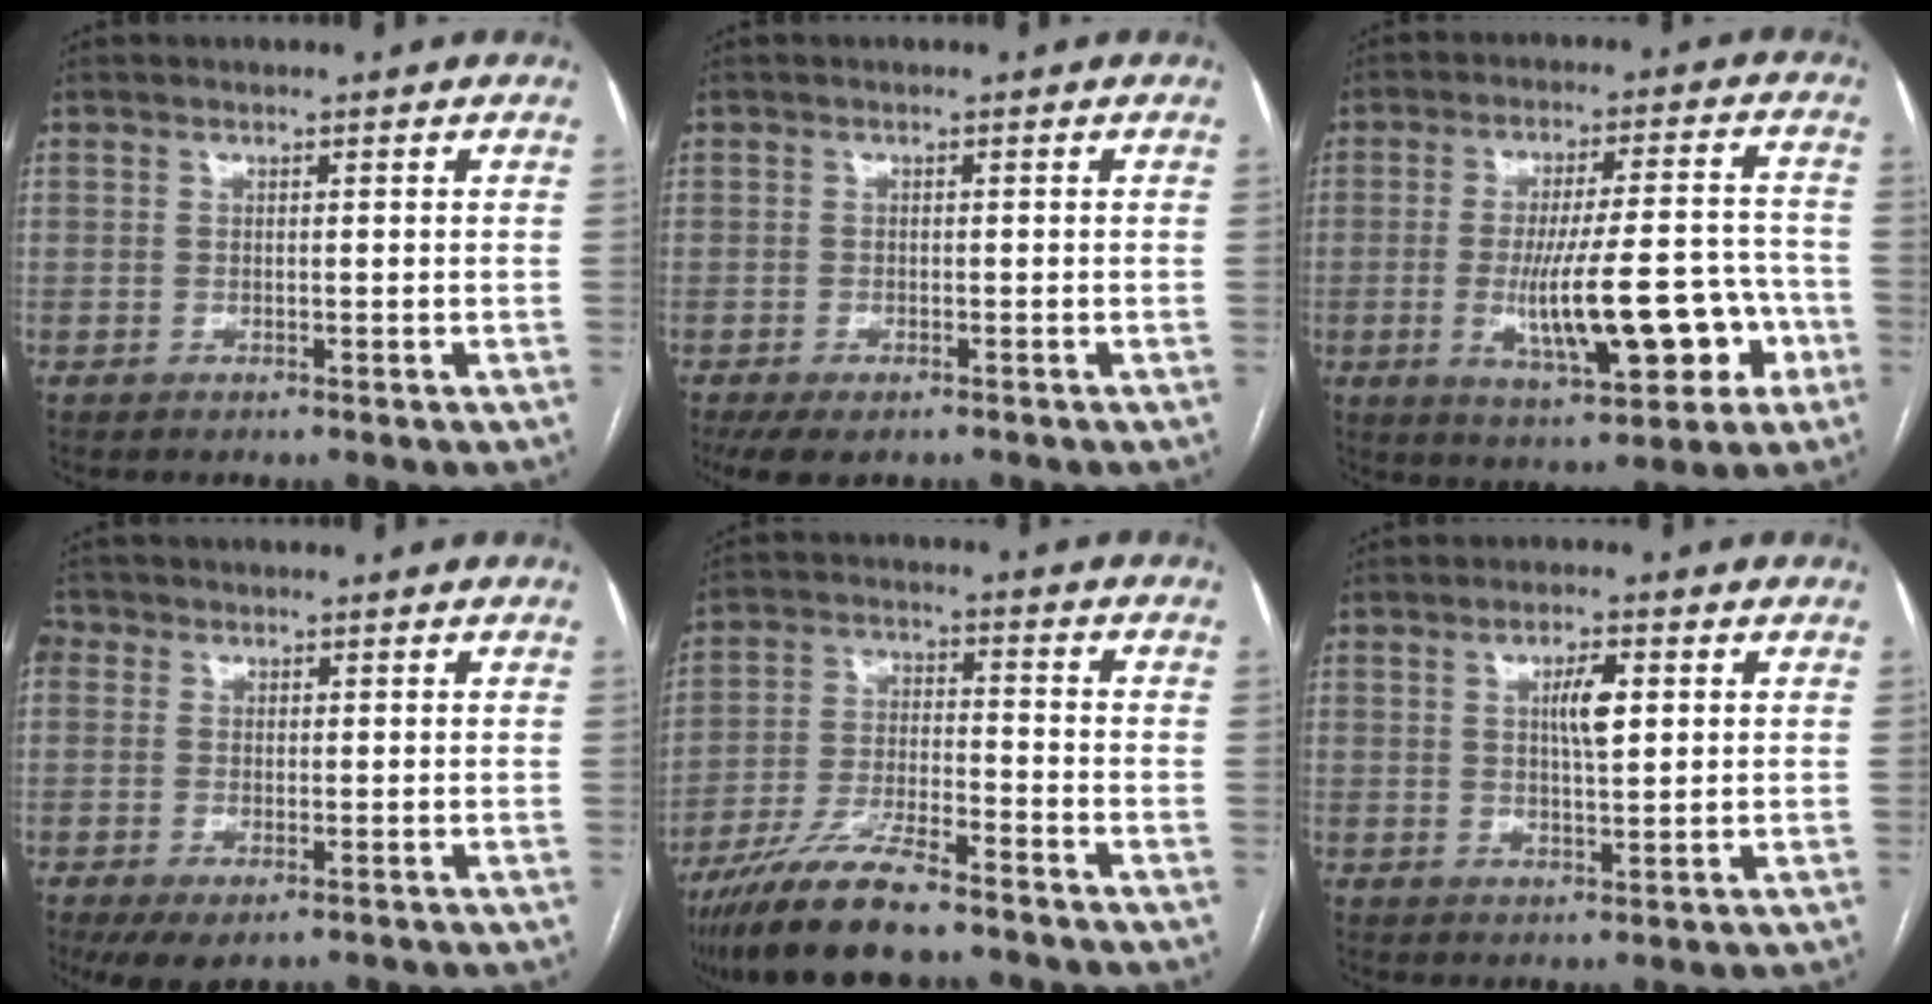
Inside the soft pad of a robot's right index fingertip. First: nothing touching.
{"total": 4.9, "force": [-3.5, 2.2, 2.5], "torque": [-0.046, -0.009, -0.054]}
{"total": 15.0, "force": [-4.1, 3.6, 13.9], "torque": [-0.225, 0.011, -0.054]}
{"total": 7.6, "force": [-2.6, 5.2, 4.9], "torque": [-0.119, -0.005, -0.039]}
{"total": 12.2, "force": [-9.7, 2.1, 7.0], "torque": [-0.136, -0.019, -0.175]}
{"total": 4.4, "force": [1.2, 1.0, 4.2], "torque": [-0.073, 0.004, 0.020]}